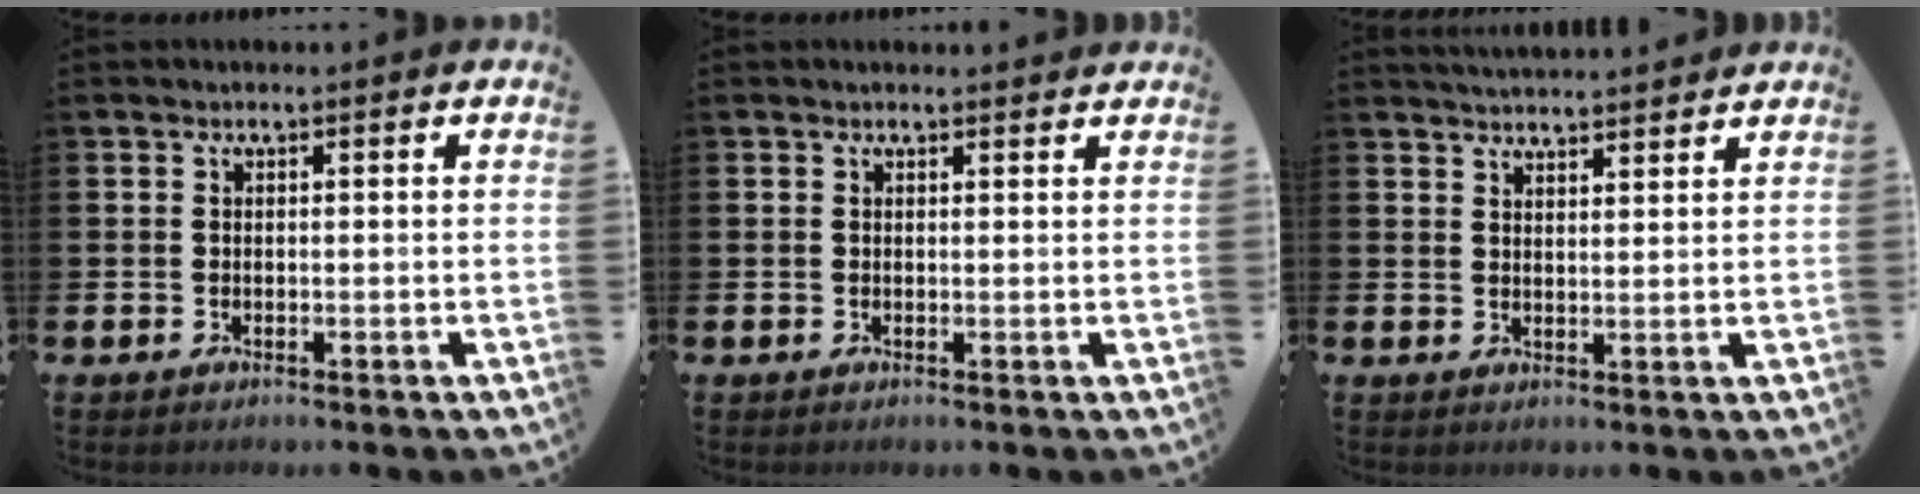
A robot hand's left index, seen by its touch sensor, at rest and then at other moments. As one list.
[{"total": 0.7, "force": [0.6, 0.1, 0.1], "torque": [0.004, -0.003, 0.010]}, {"total": 3.5, "force": [3.5, -0.1, 0.0], "torque": [-0.007, -0.019, 0.064]}]